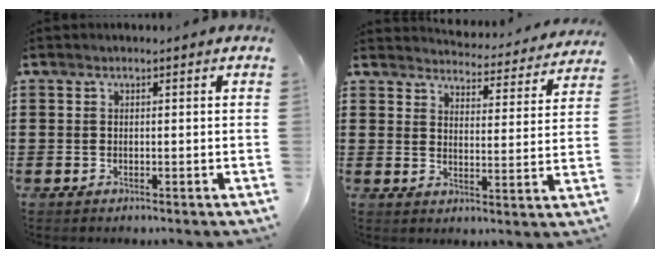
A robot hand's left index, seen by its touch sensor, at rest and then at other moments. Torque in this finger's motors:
{"motor_torque": [1.09, -1.05, -0.21, -0.02]}